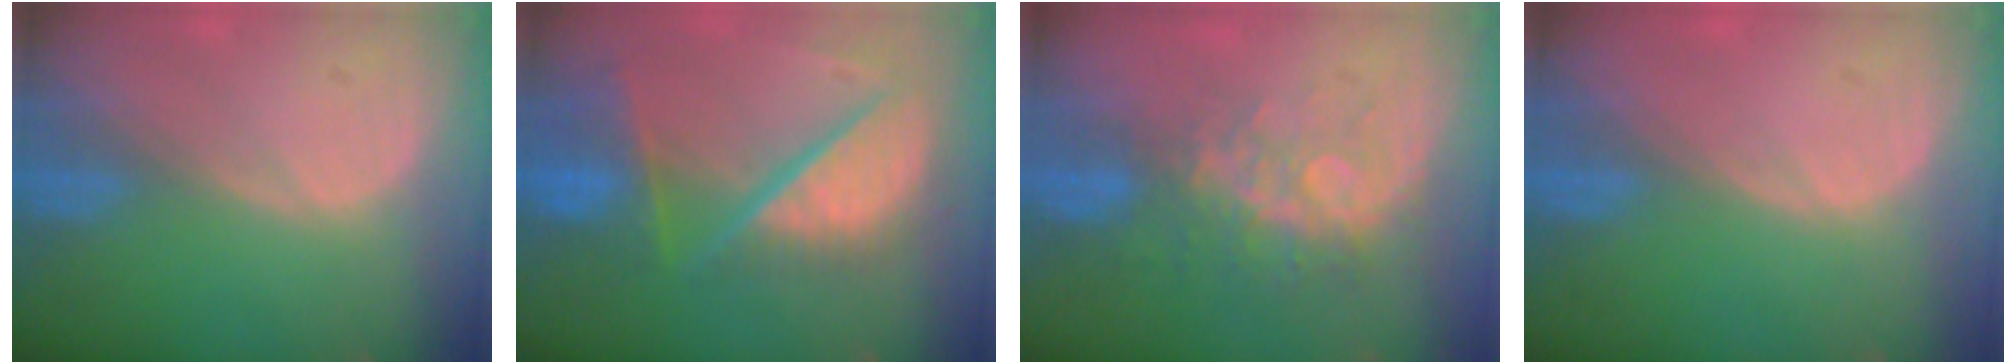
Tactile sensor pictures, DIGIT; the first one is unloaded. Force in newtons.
{"total": 11.7, "press": 9.7, "slide": 6.4}
{"total": 8.4, "press": 7.1, "slide": 4.5}
{"total": 0.0}